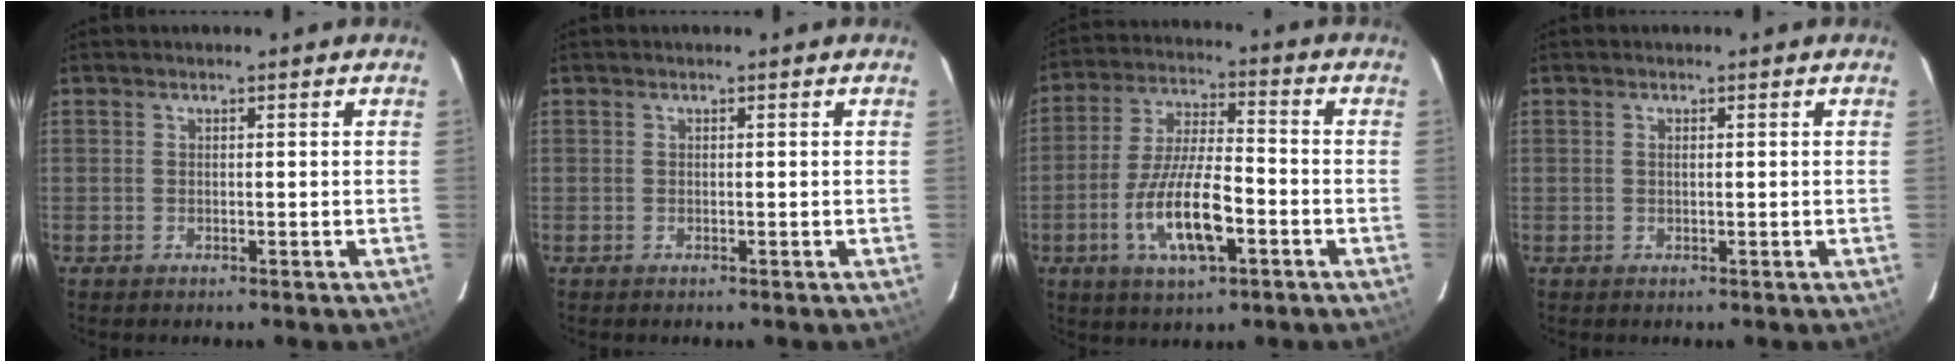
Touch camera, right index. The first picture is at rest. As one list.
[{"total": 0.0}, {"total": 13.4, "force": [-5.0, 4.0, 11.7], "torque": [-0.240, -0.008, -0.088]}, {"total": 0.5, "force": [0.2, 0.1, 0.5], "torque": [-0.011, 0.002, 0.002]}]